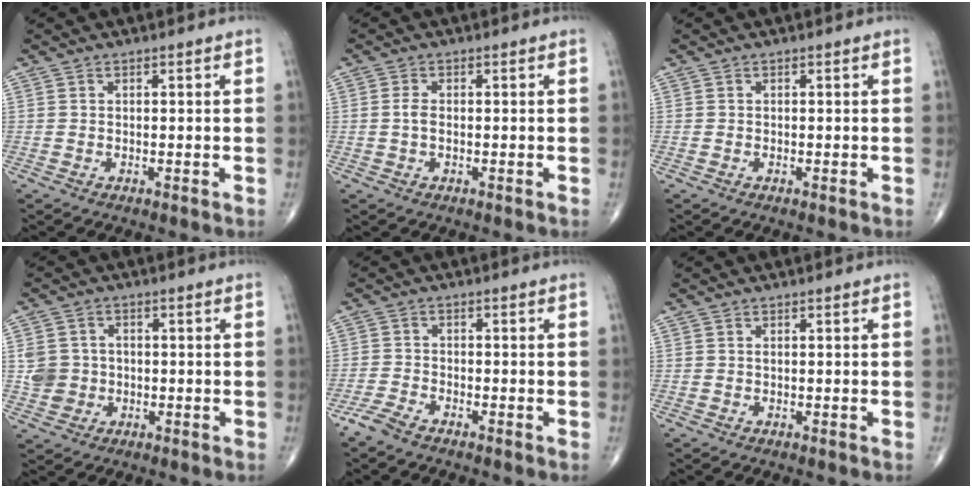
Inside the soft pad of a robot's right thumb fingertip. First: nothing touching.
{"total": 1.9, "force": [-0.1, 1.0, 1.6], "torque": [-0.036, 0.001, -0.005]}
{"total": 0.0}
{"total": 5.5, "force": [-0.4, 5.1, 2.0], "torque": [-0.019, 0.006, -0.005]}
{"total": 3.1, "force": [-2.6, 0.8, 1.5], "torque": [-0.038, 0.008, -0.054]}
{"total": 0.0}